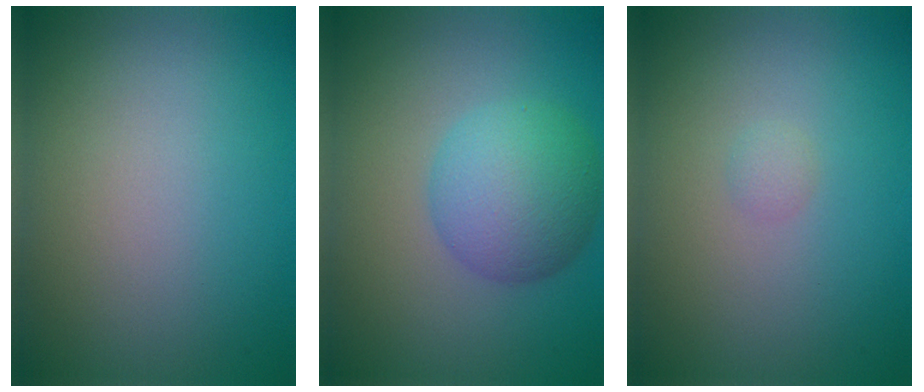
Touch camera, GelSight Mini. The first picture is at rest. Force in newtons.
{"total": 5.7, "press": 5.7, "slide": 0.0}
{"total": 0.6, "press": 0.6, "slide": 0.0}